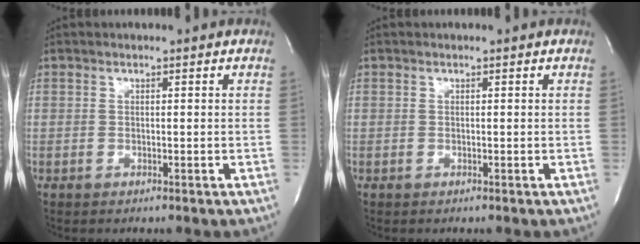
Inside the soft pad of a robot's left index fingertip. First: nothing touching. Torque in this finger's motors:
{"motor_torque": [0.00, 0.00, -0.01, 0.00]}